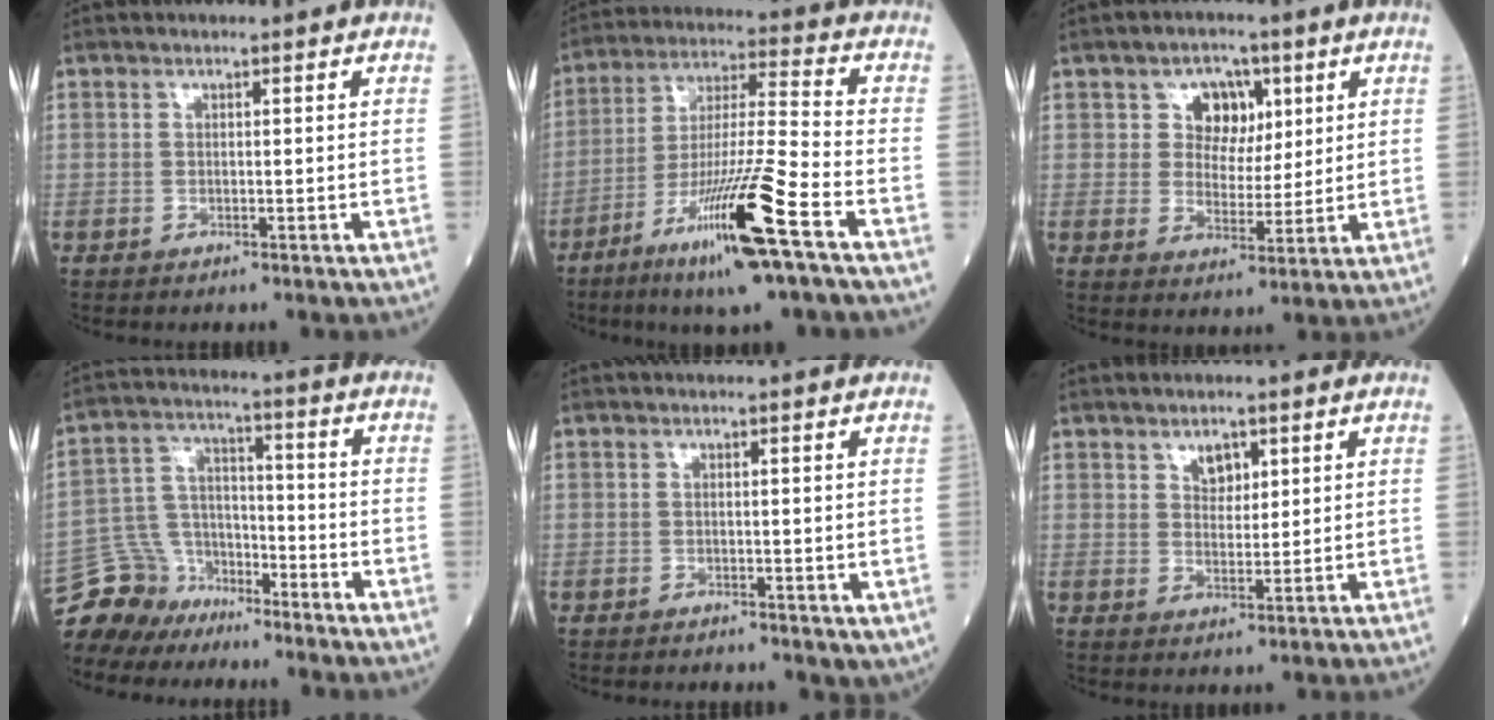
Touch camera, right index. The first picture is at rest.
{"total": 16.3, "force": [-8.5, -0.5, 13.9], "torque": [-0.281, -0.034, -0.154]}
{"total": 5.8, "force": [2.4, 4.6, 2.8], "torque": [-0.041, 0.013, 0.041]}
{"total": 9.7, "force": [-8.4, 4.9, 0.0], "torque": [-0.020, 0.038, -0.159]}
{"total": 1.8, "force": [-0.6, 0.9, 1.4], "torque": [-0.021, -0.002, -0.006]}
{"total": 4.4, "force": [2.3, 2.7, 2.6], "torque": [-0.041, 0.003, 0.039]}